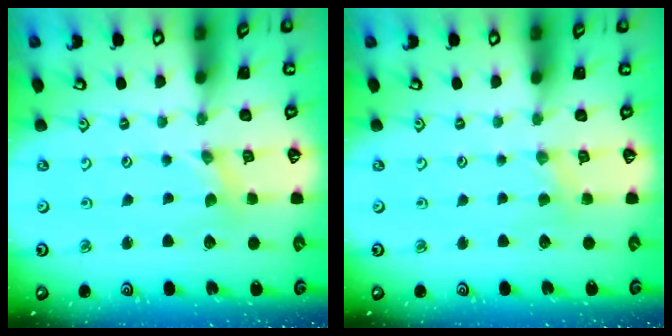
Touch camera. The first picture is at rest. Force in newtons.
{"total": 2.1, "press": 2.1, "slide": 0.3}